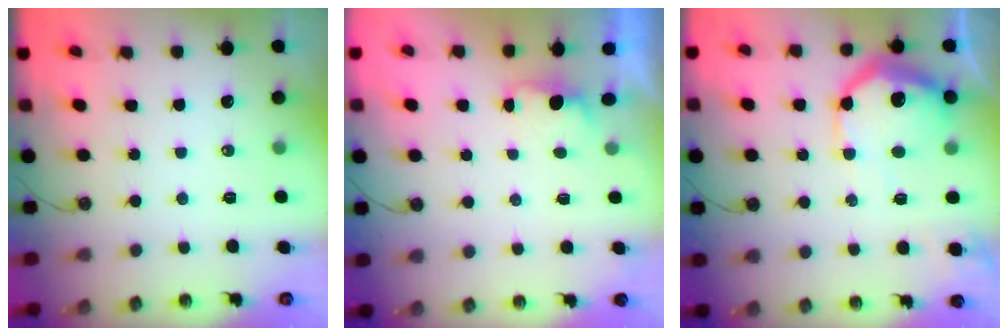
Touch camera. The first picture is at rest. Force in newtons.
{"total": 0.8, "press": 0.2, "slide": 0.7}
{"total": 19.6, "press": 19.5, "slide": 1.6}